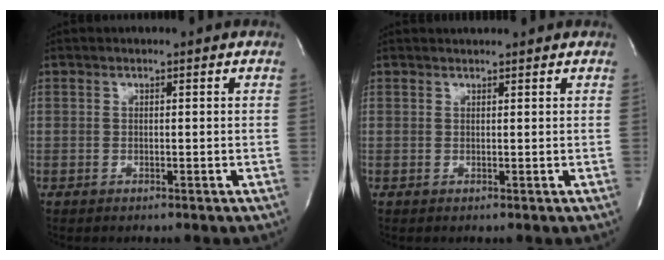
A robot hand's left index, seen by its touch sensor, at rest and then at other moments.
{"total": 1.8, "force": [1.7, 0.1, 0.3], "torque": [-0.007, 0.012, 0.025]}